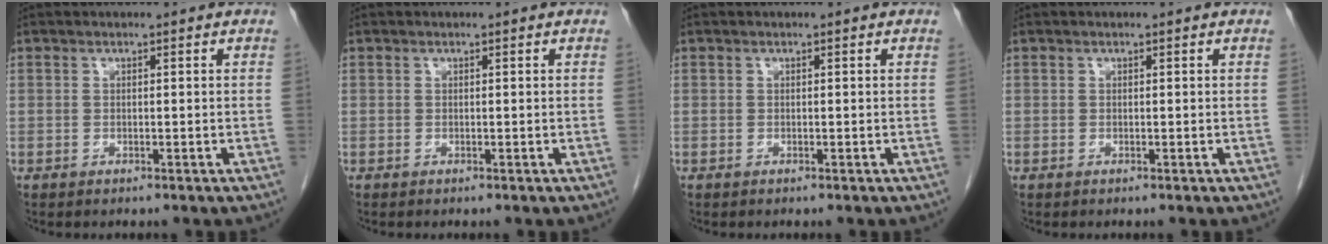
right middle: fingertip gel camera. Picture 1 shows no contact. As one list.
[{"total": 0.0}, {"total": 0.0}, {"total": 0.0}]